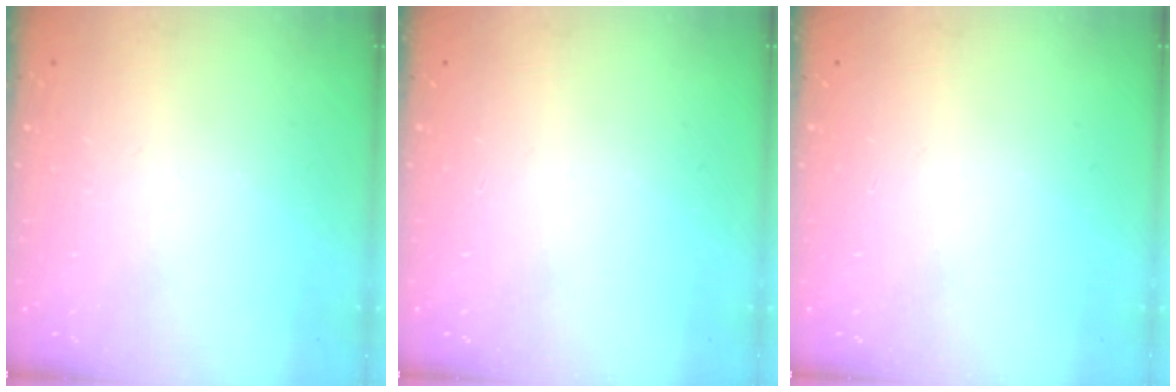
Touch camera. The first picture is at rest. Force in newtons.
{"total": 0.0}
{"total": 0.0}